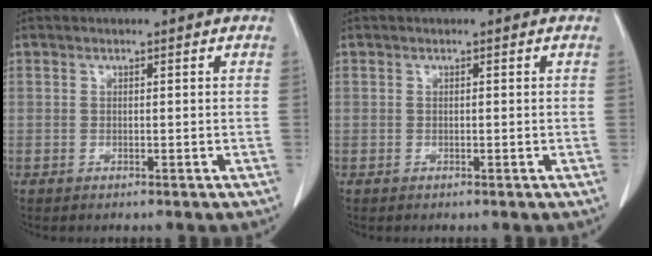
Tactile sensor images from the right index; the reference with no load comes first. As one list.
[{"total": 0.0}]